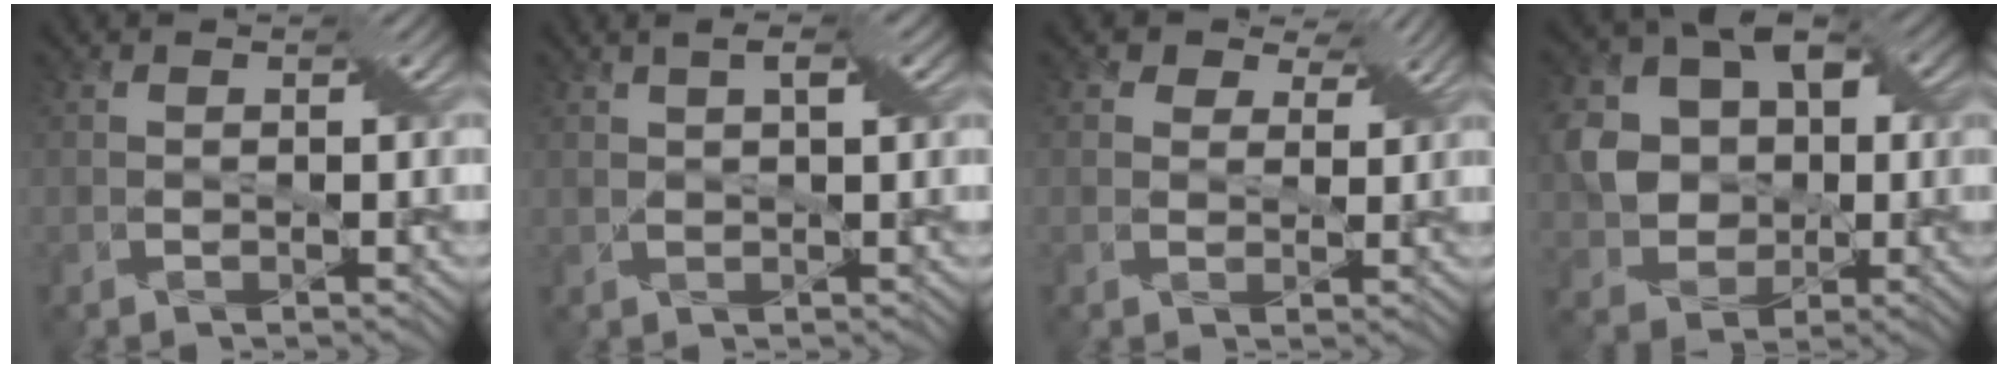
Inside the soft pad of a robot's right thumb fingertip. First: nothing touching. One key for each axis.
{"total": 2.4, "fx": 1.3, "fy": 0.6, "fz": 2.0, "tx": -0.025, "ty": 0.002, "tz": 0.018}
{"total": 5.8, "fx": 4.1, "fy": 3.5, "fz": 2.3, "tx": -0.050, "ty": -0.002, "tz": 0.059}
{"total": 9.0, "fx": 0.4, "fy": 7.7, "fz": 4.7, "tx": -0.107, "ty": -0.005, "tz": 0.002}